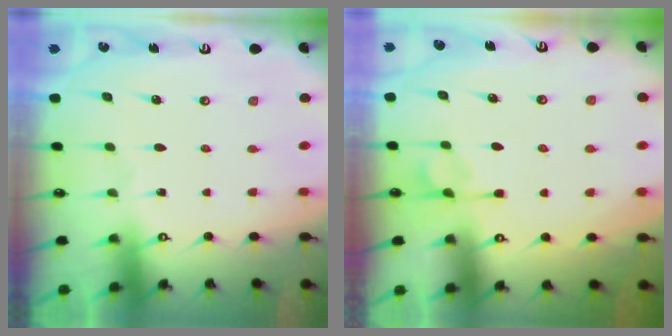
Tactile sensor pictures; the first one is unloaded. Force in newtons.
{"total": 1.2, "press": 0.6, "slide": 1.1}